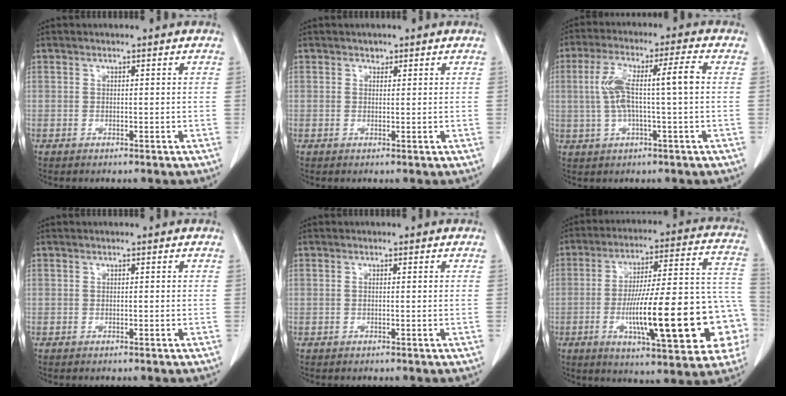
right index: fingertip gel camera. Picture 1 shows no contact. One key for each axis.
{"total": 1.5, "fx": 0.9, "fy": 1.2, "fz": 0.4, "tx": -0.009, "ty": 0.005, "tz": 0.016}
{"total": 10.1, "fx": 0.6, "fy": 1.3, "fz": 10.0, "tx": -0.198, "ty": 0.029, "tz": 0.013}
{"total": 0.0}
{"total": 1.2, "fx": 0.1, "fy": 0.5, "fz": 1.1, "tx": -0.030, "ty": 0.006, "tz": 0.006}
{"total": 26.9, "fx": -6.6, "fy": 5.1, "fz": 25.6, "tx": -0.315, "ty": 0.023, "tz": -0.088}